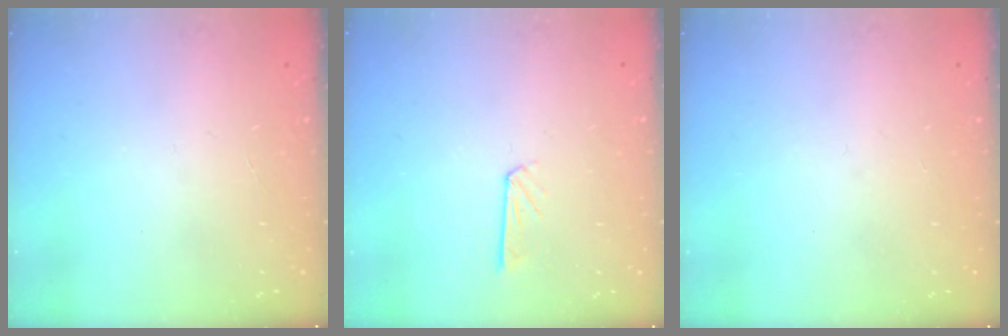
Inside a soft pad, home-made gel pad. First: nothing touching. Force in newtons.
{"total": 4.2, "press": 4.2, "slide": 0.3}
{"total": 1.5, "press": 1.4, "slide": 0.2}